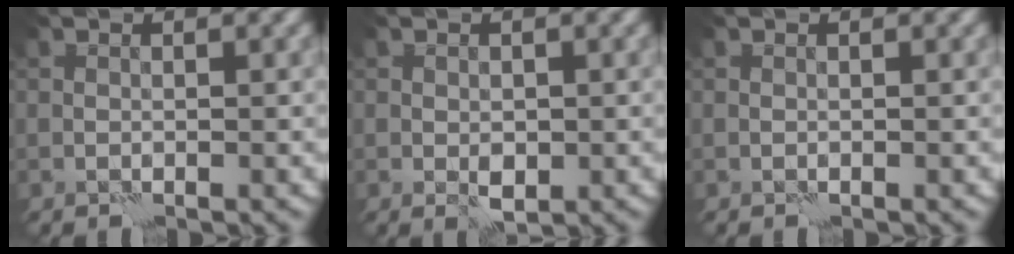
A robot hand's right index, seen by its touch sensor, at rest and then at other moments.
{"total": 1.6, "force": [-0.3, 1.1, 1.2], "torque": [-0.019, -0.005, -0.004]}
{"total": 0.0}